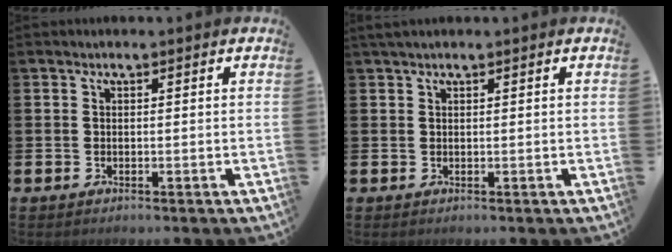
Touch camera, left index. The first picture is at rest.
{"total": 1.1, "force": [0.9, 0.2, 0.6], "torque": [-0.006, 0.001, 0.015]}